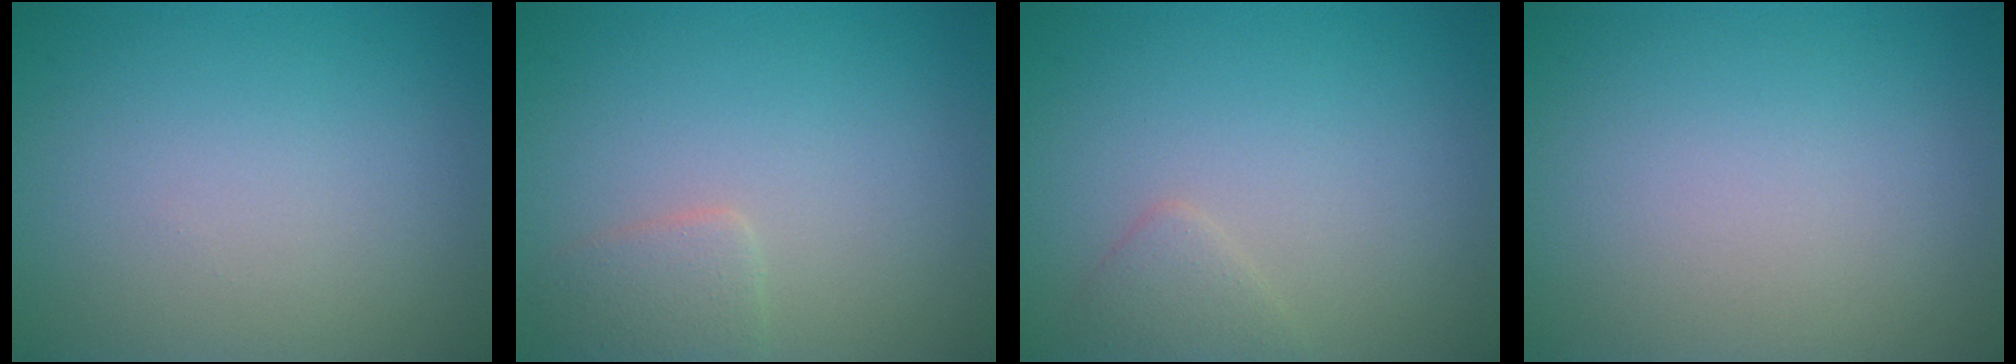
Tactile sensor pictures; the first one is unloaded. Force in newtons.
{"total": 1.7, "press": 1.7, "slide": 0.1}
{"total": 1.3, "press": 1.3, "slide": 0.1}
{"total": 0.0}